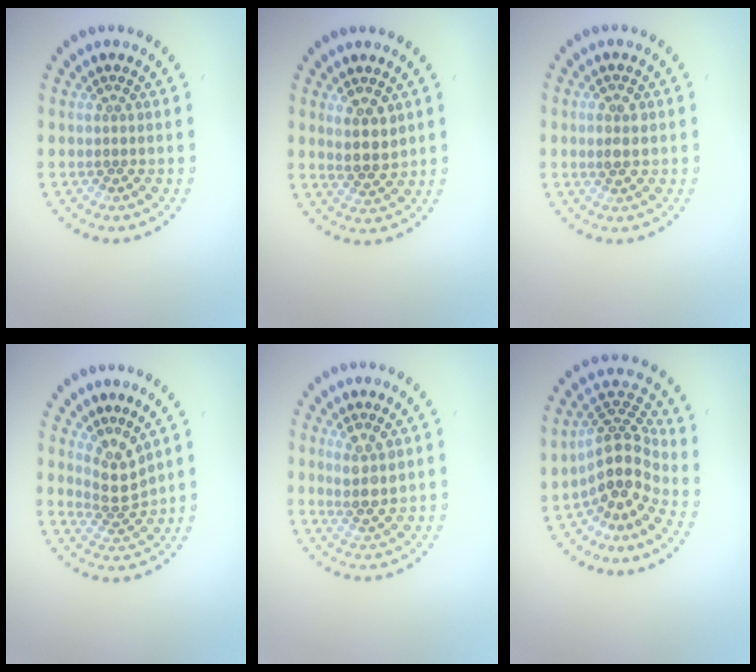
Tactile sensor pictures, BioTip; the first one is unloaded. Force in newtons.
{"total": 2.9, "press": 2.6, "slide": 1.2}
{"total": 1.6, "press": 1.6, "slide": 0.3}
{"total": 2.9, "press": 2.2, "slide": 2.0}
{"total": 2.5, "press": 2.2, "slide": 1.2}
{"total": 4.7, "press": 3.4, "slide": 3.2}